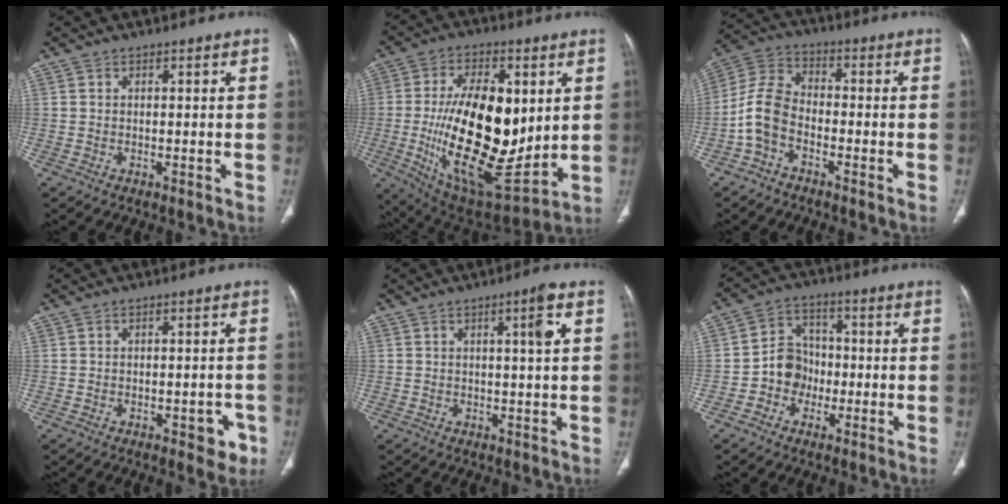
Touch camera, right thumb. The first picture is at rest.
{"total": 26.5, "force": [0.9, 12.7, 23.2], "torque": [-0.387, -0.036, 0.031]}
{"total": 8.1, "force": [-3.2, 5.2, 5.4], "torque": [-0.111, 0.032, -0.077]}
{"total": 4.4, "force": [-2.0, 2.3, 3.2], "torque": [-0.017, 0.010, -0.021]}
{"total": 4.0, "force": [1.0, 0.4, 3.8], "torque": [-0.062, 0.002, 0.015]}
{"total": 7.5, "force": [-2.1, 6.6, 2.9], "torque": [-0.017, 0.031, -0.047]}